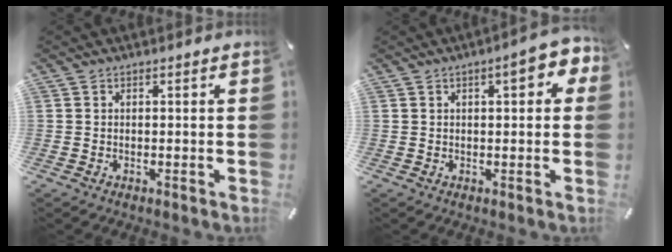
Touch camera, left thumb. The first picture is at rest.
{"total": 7.3, "force": [2.5, 2.8, 6.2], "torque": [-0.078, -0.007, 0.034]}